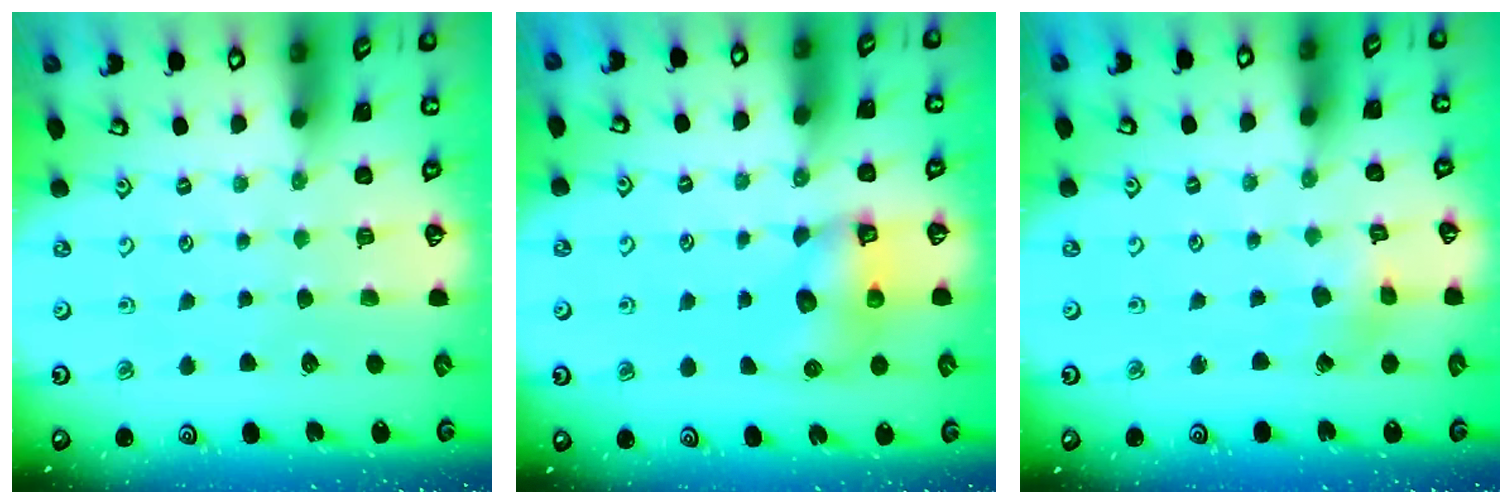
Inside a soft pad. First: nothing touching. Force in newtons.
{"total": 8.0, "press": 8.0, "slide": 0.4}
{"total": 2.6, "press": 2.6, "slide": 0.1}